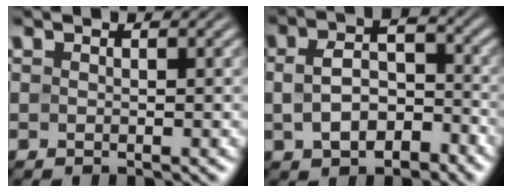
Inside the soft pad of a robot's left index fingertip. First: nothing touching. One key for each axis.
{"total": 5.5, "fx": -1.3, "fy": 3.4, "fz": 4.1, "tx": -0.073, "ty": 0.003, "tz": -0.026}